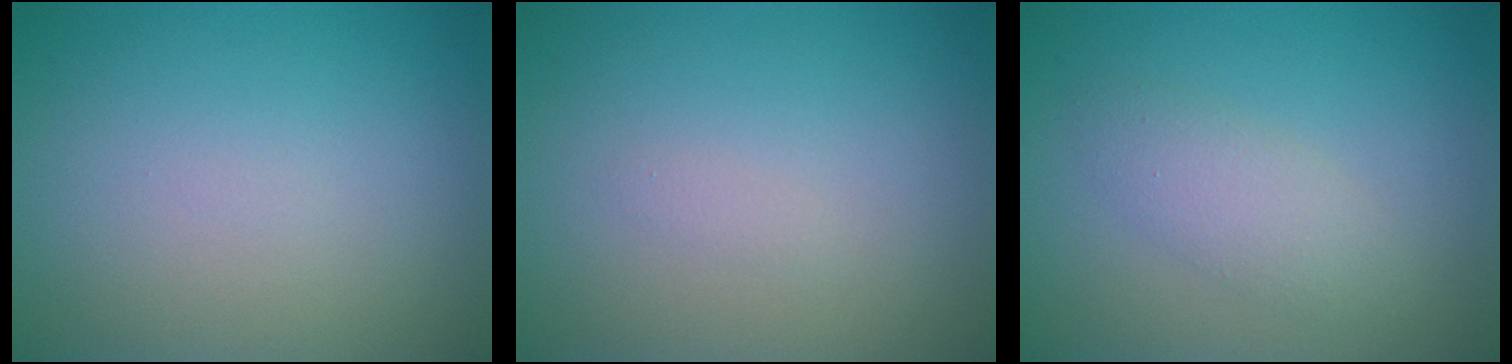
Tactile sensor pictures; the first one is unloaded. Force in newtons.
{"total": 0.5, "press": 0.5, "slide": 0.0}
{"total": 2.4, "press": 2.4, "slide": 0.1}